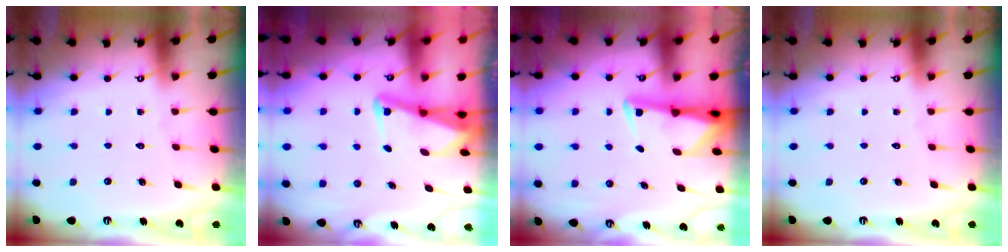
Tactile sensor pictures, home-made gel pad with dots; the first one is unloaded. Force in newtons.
{"total": 3.5, "press": 3.4, "slide": 0.7}
{"total": 2.7, "press": 2.6, "slide": 0.7}
{"total": 0.0}